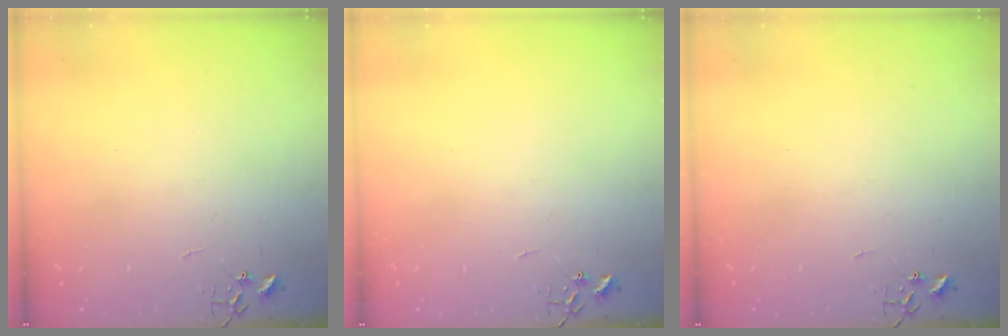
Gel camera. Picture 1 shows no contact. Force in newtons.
{"total": 0.0}
{"total": 0.0}